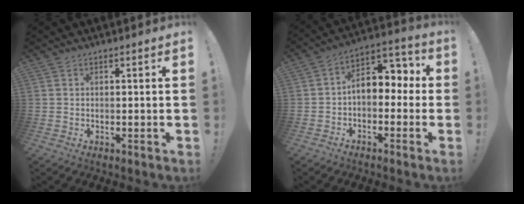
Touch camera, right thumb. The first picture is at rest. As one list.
[{"total": 8.9, "force": [0.3, 6.6, 5.9], "torque": [-0.077, 0.005, 0.012]}]